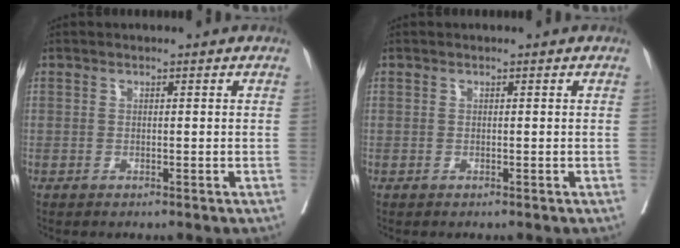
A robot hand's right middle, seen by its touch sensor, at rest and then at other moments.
{"total": 0.0}